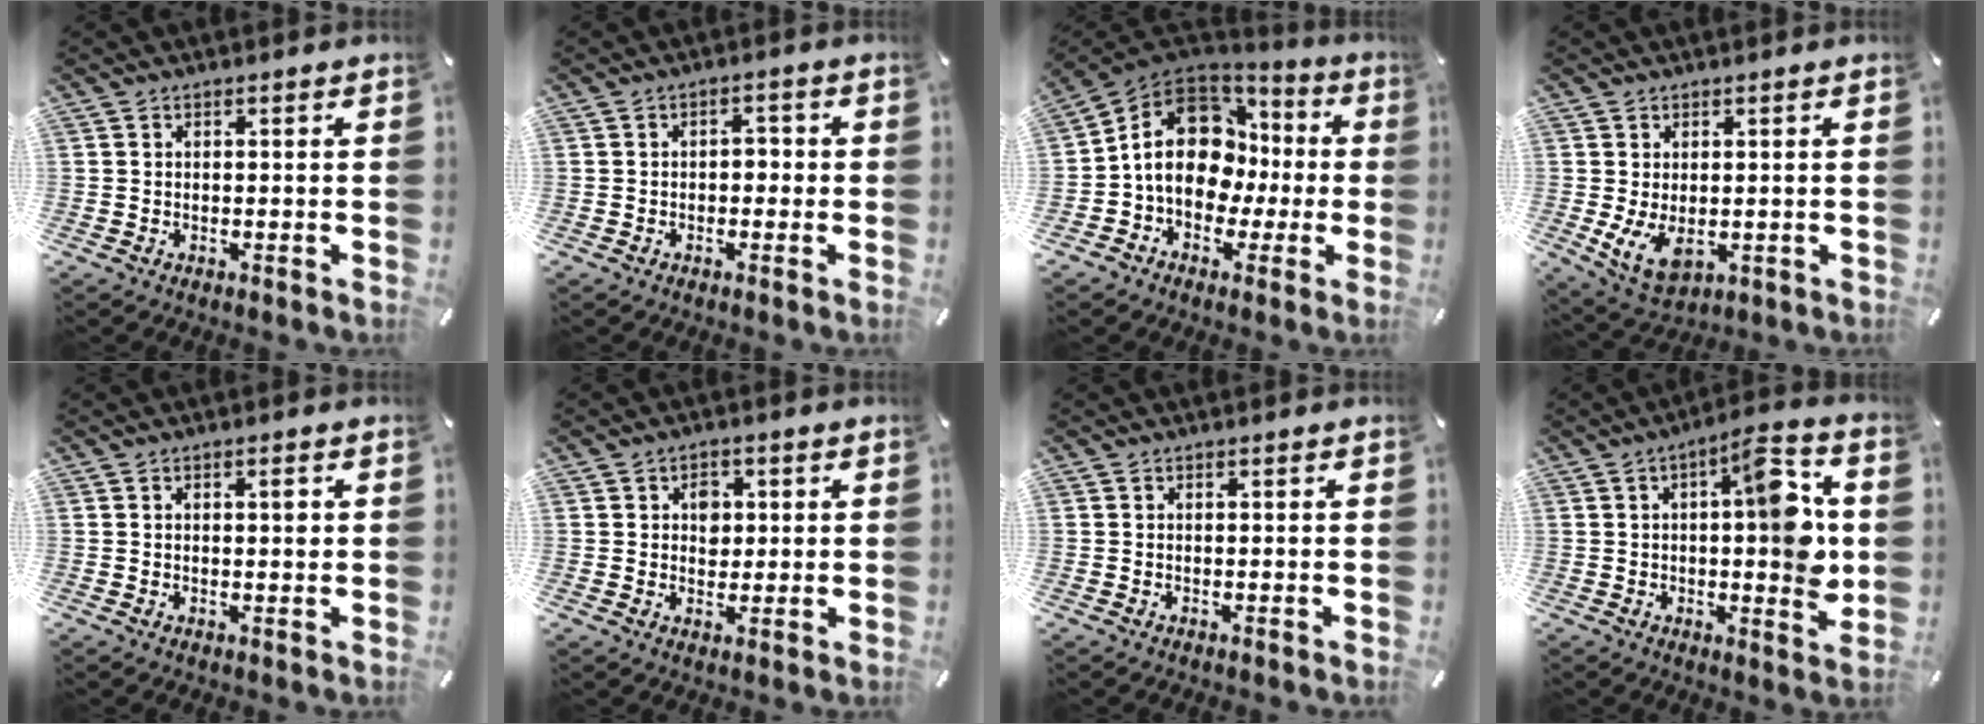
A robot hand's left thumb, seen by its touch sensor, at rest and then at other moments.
{"total": 2.5, "force": [-1.0, 1.6, 1.6], "torque": [-0.032, 0.012, -0.023]}
{"total": 15.9, "force": [1.3, 12.4, 9.9], "torque": [-0.182, 0.006, 0.027]}
{"total": 6.4, "force": [0.0, 4.1, 4.9], "torque": [-0.101, -0.011, 0.000]}
{"total": 2.1, "force": [0.5, 0.8, 1.8], "torque": [-0.020, -0.001, 0.003]}
{"total": 4.5, "force": [0.8, 3.7, 2.4], "torque": [-0.021, -0.005, 0.006]}
{"total": 0.0}
{"total": 14.6, "force": [2.0, 4.5, 13.8], "torque": [-0.176, -0.009, 0.025]}